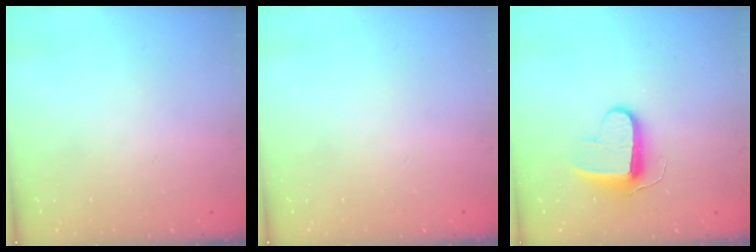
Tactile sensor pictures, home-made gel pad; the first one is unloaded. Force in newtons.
{"total": 0.0}
{"total": 9.2, "press": 9.2, "slide": 0.3}